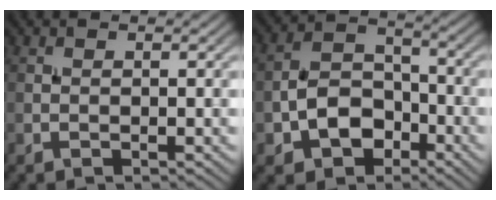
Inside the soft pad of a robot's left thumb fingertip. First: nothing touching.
{"total": 7.6, "force": [-3.2, 5.4, 4.3], "torque": [-0.084, -0.001, -0.069]}